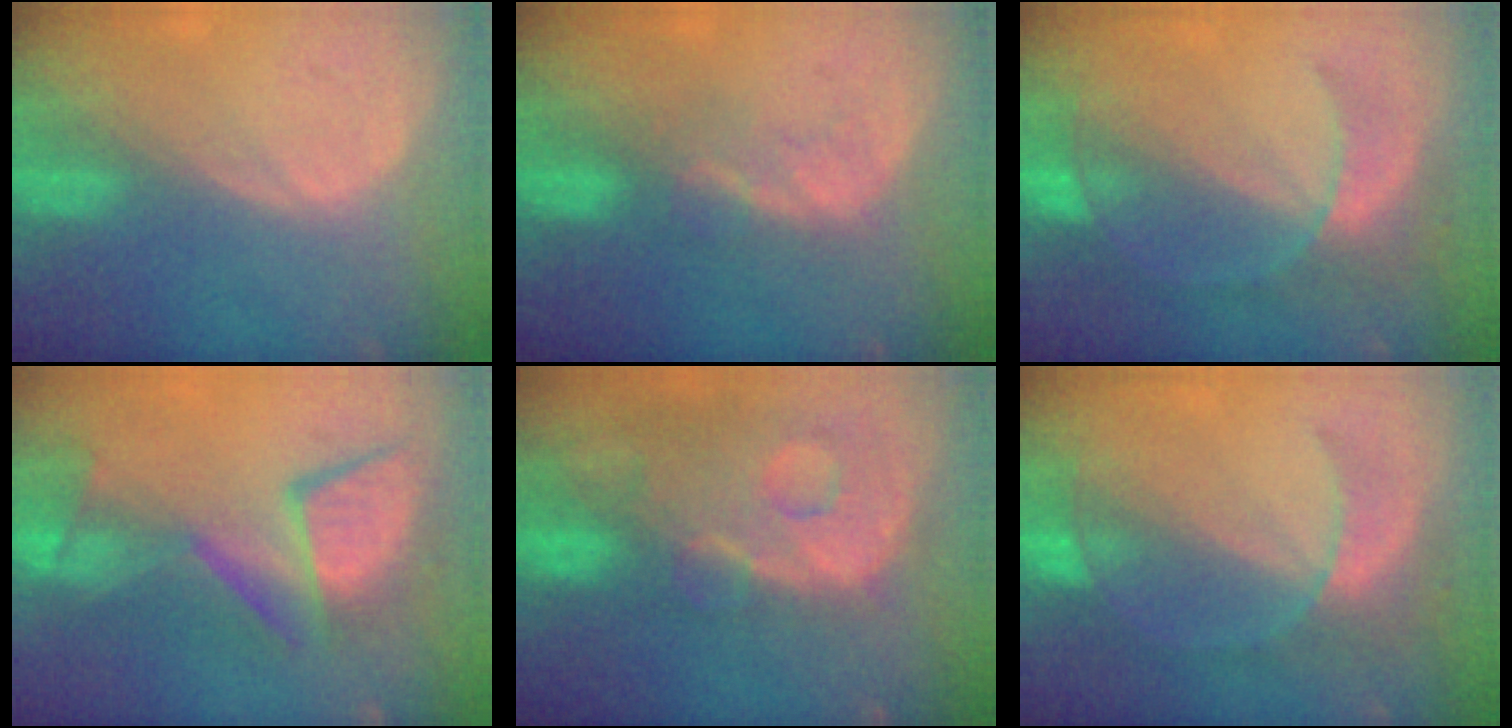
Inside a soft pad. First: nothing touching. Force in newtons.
{"total": 3.7, "press": 3.7, "slide": 0.5}
{"total": 7.9, "press": 6.9, "slide": 3.9}
{"total": 10.8, "press": 10.2, "slide": 3.5}
{"total": 13.6, "press": 11.1, "slide": 7.8}
{"total": 7.9, "press": 6.9, "slide": 3.9}